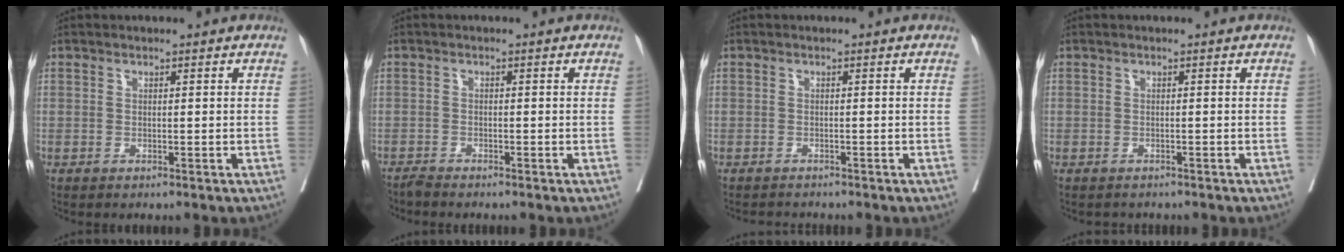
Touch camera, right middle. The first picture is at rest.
{"total": 1.3, "force": [-1.3, -0.3, -0.1], "torque": [0.003, -0.005, -0.026]}
{"total": 1.9, "force": [-1.9, 0.2, 0.1], "torque": [-0.002, -0.006, -0.029]}
{"total": 2.0, "force": [-1.8, 0.8, 0.2], "torque": [-0.010, -0.003, -0.026]}